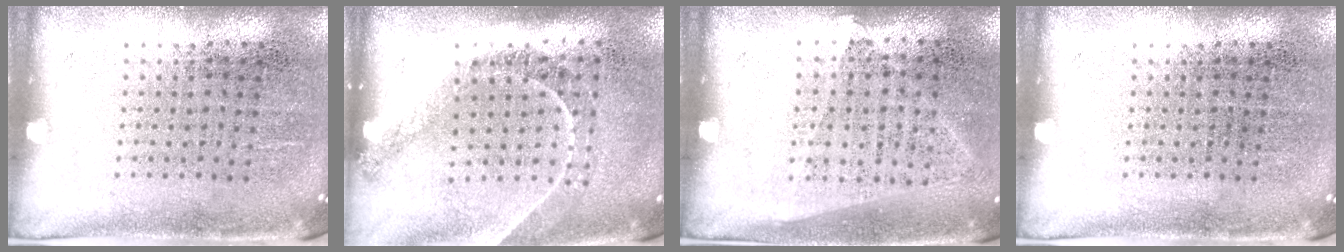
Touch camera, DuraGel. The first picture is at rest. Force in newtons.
{"total": 1.2, "press": 1.2, "slide": 0.4}
{"total": 1.0, "press": 0.9, "slide": 0.6}
{"total": 0.0}